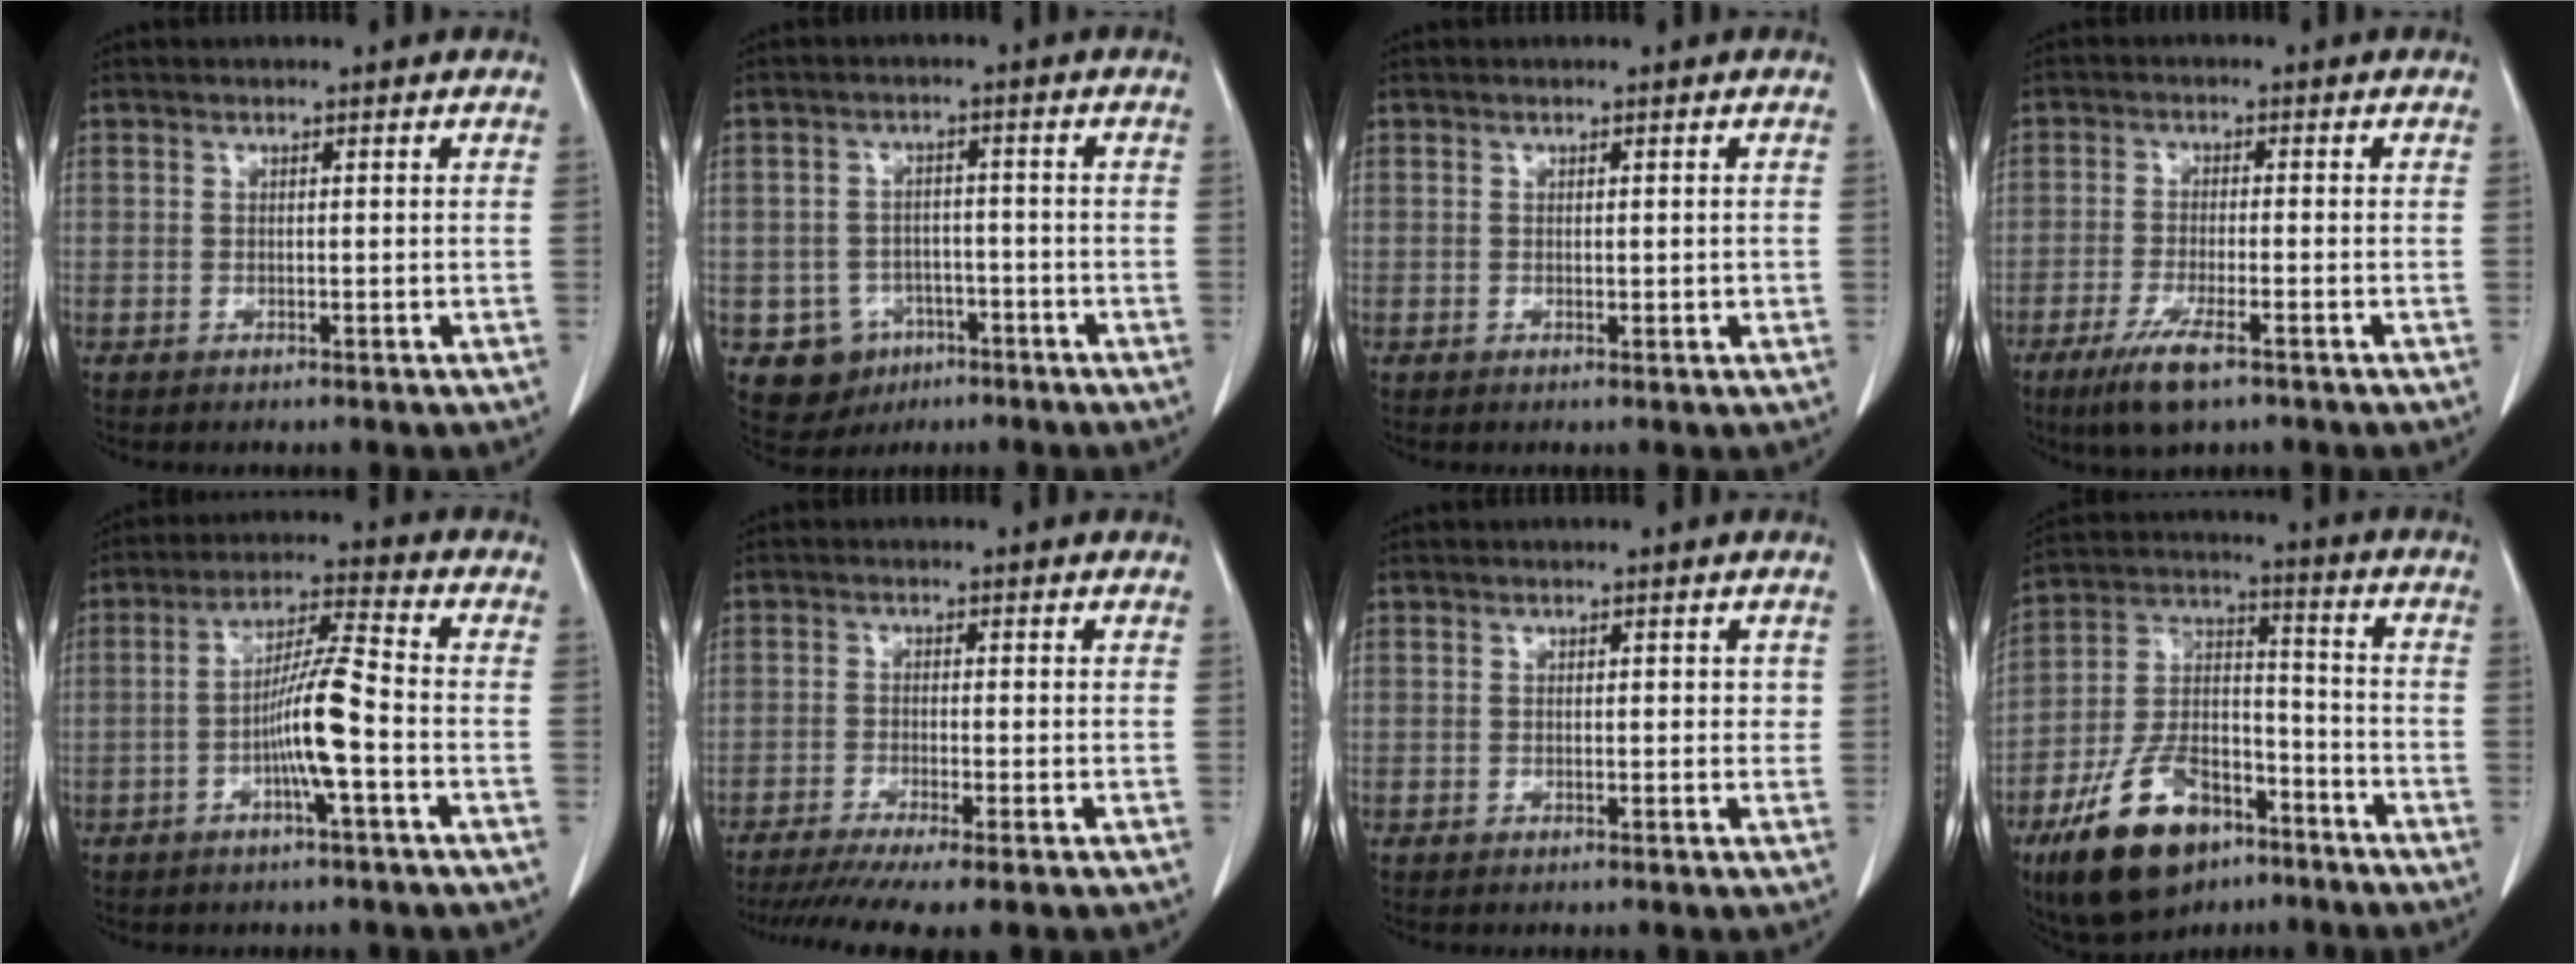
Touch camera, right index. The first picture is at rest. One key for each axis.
{"total": 6.5, "fx": -2.9, "fy": 5.8, "fz": 1.1, "tx": -0.017, "ty": 0.011, "tz": -0.034}
{"total": 1.3, "fx": 0.1, "fy": 0.6, "fz": 1.1, "tx": -0.018, "ty": -0.003, "tz": 0.006}
{"total": 6.7, "fx": -4.2, "fy": 1.0, "fz": 5.2, "tx": -0.104, "ty": -0.016, "tz": -0.073}
{"total": 8.4, "fx": -2.3, "fy": 0.0, "fz": 8.0, "tx": -0.153, "ty": 0.008, "tz": -0.045}
{"total": 9.5, "fx": -7.4, "fy": 0.0, "fz": 6.0, "tx": -0.088, "ty": -0.017, "tz": -0.117}
{"total": 1.4, "fx": 0.3, "fy": 0.9, "fz": 1.0, "tx": -0.010, "ty": 0.006, "tz": 0.004}
{"total": 16.7, "fx": -10.3, "fy": 8.3, "fz": 10.1, "tx": -0.206, "ty": 0.011, "tz": -0.180}